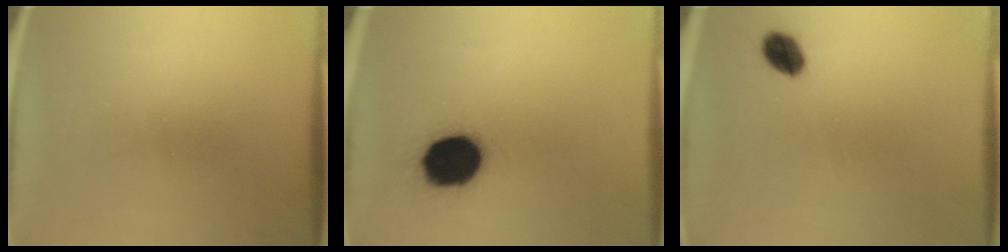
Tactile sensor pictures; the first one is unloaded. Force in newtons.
{"total": 18.0}
{"total": 4.3}